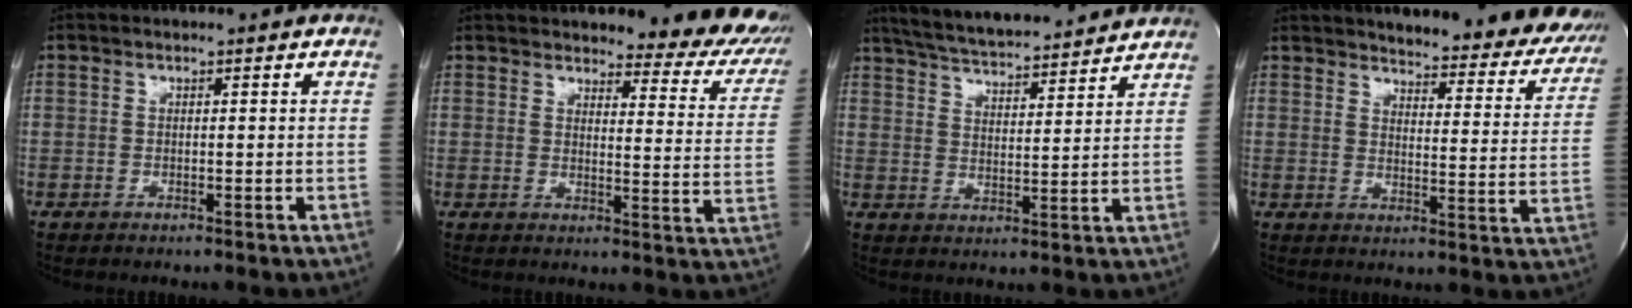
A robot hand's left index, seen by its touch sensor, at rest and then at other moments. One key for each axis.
{"total": 15.0, "fx": 13.5, "fy": 3.8, "fz": 5.4, "tx": -0.029, "ty": -0.058, "tz": 0.129}
{"total": 16.5, "fx": 15.2, "fy": 2.2, "fz": 6.2, "tx": -0.110, "ty": 0.026, "tz": 0.229}
{"total": 24.0, "fx": 22.0, "fy": 5.4, "fz": 7.8, "tx": -0.096, "ty": -0.077, "tz": 0.245}